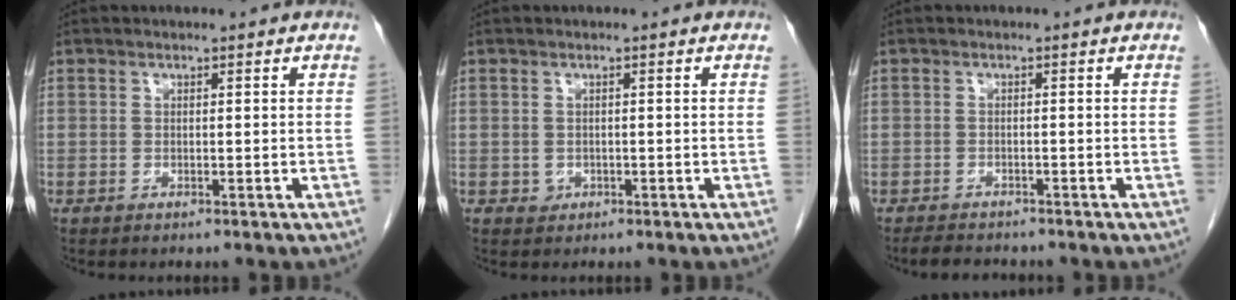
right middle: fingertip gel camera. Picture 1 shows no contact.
{"total": 0.8, "force": [-0.2, 0.7, 0.2], "torque": [-0.002, 0.002, -0.001]}
{"total": 3.4, "force": [-3.1, 0.9, 1.0], "torque": [-0.023, -0.010, -0.048]}